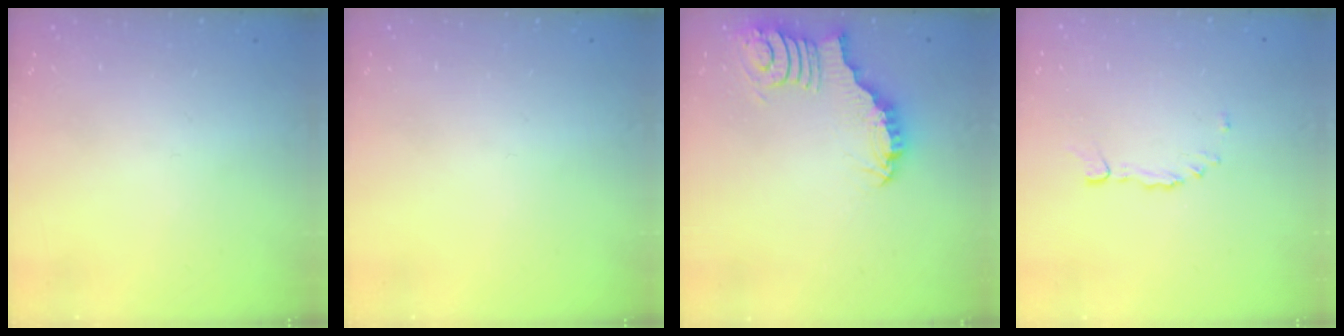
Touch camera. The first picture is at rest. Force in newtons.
{"total": 0.0}
{"total": 3.0, "press": 3.0, "slide": 0.0}
{"total": 2.3, "press": 2.2, "slide": 0.7}